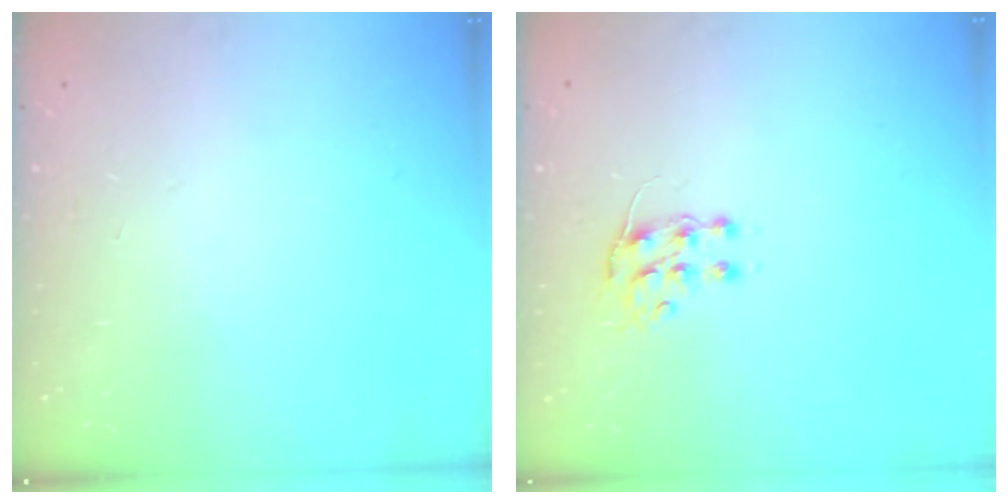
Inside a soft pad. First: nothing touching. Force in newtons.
{"total": 6.4, "press": 6.4, "slide": 0.5}